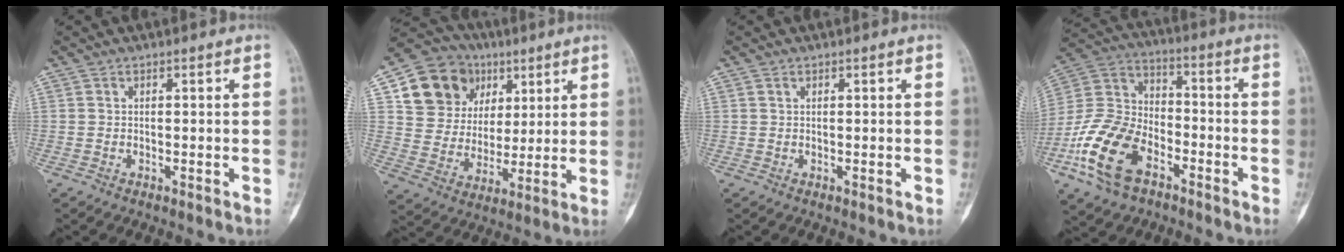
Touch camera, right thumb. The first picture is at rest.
{"total": 16.7, "force": [6.9, 13.9, 6.0], "torque": [-0.065, 0.002, 0.130]}
{"total": 0.5, "force": [0.3, 0.3, 0.3], "torque": [-0.006, 0.002, 0.006]}
{"total": 17.3, "force": [-8.2, 10.5, 11.1], "torque": [-0.219, 0.047, -0.161]}